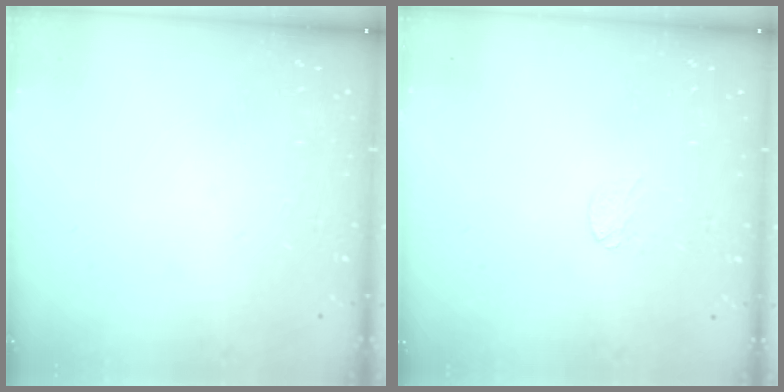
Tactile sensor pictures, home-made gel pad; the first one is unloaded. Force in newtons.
{"total": 3.0, "press": 3.0, "slide": 0.2}